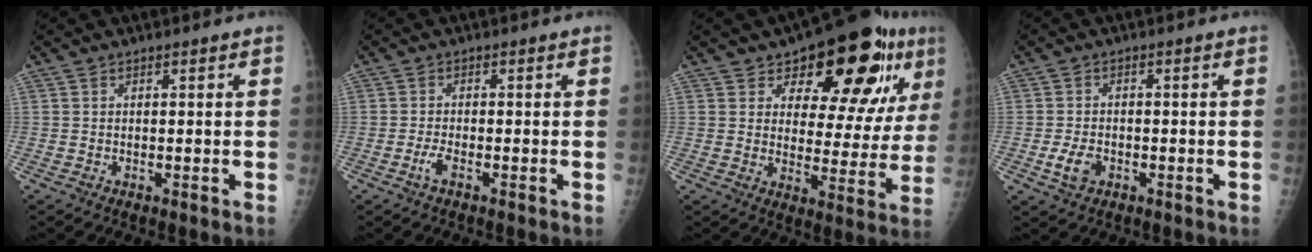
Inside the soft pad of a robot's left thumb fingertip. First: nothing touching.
{"total": 2.1, "force": [-1.2, 0.7, 1.6], "torque": [-0.039, 0.005, -0.025]}
{"total": 19.6, "force": [9.9, 8.8, 14.4], "torque": [-0.150, -0.028, 0.142]}
{"total": 4.1, "force": [-1.5, 2.8, 2.6], "torque": [-0.048, 0.004, -0.026]}